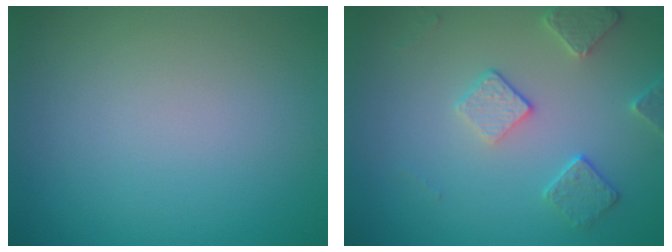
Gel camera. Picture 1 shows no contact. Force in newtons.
{"total": 2.9, "press": 2.8, "slide": 0.9}